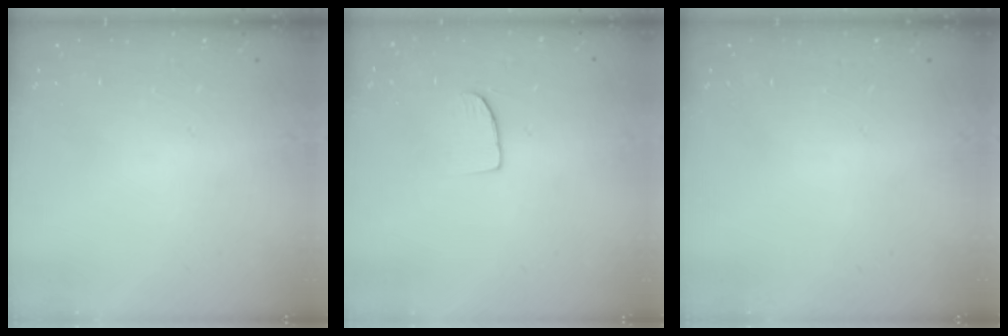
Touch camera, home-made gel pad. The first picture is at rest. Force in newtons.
{"total": 6.4, "press": 6.3, "slide": 0.4}
{"total": 0.0}